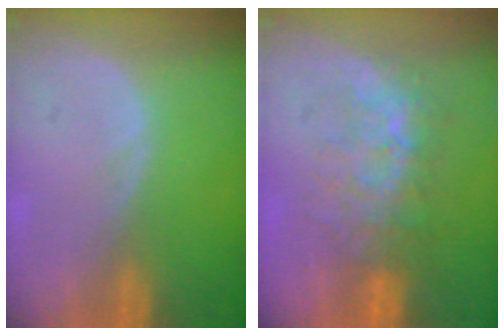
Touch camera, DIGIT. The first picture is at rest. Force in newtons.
{"total": 7.6, "press": 7.3, "slide": 2.1}